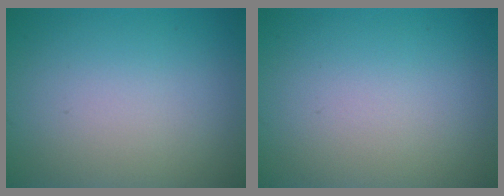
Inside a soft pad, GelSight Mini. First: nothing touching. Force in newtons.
{"total": 0.0}